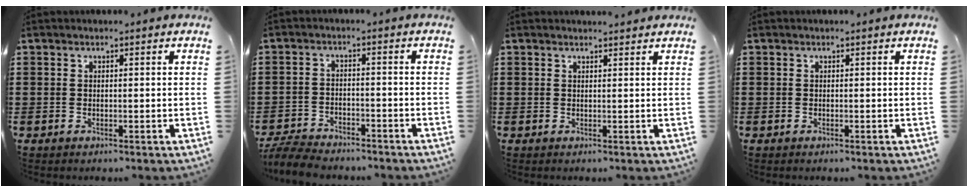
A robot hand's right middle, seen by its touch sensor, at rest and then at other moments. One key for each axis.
{"total": 5.5, "fx": -5.2, "fy": 1.0, "fz": 1.2, "tx": -0.034, "ty": 0.004, "tz": -0.107}
{"total": 0.5, "fx": 0.5, "fy": 0.0, "fz": 0.1, "tx": 0.004, "ty": -0.003, "tz": 0.009}
{"total": 0.0}